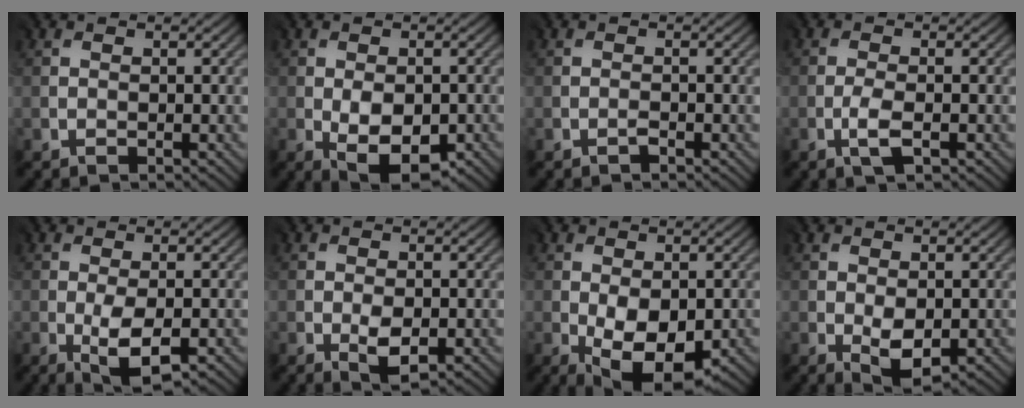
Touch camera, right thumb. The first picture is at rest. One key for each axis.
{"total": 6.7, "fx": -2.1, "fy": 3.9, "fz": 5.0, "tx": -0.093, "ty": -0.023, "tz": -0.027}
{"total": 0.7, "fx": -0.7, "fy": -0.2, "fz": -0.1, "tx": 0.004, "ty": -0.002, "tz": -0.010}
{"total": 2.2, "fx": -1.3, "fy": 0.4, "fz": 1.7, "tx": -0.042, "ty": -0.002, "tz": -0.025}
{"total": 4.7, "fx": -1.6, "fy": 1.8, "fz": 4.0, "tx": -0.086, "ty": -0.008, "tz": -0.024}
{"total": 3.1, "fx": -1.1, "fy": 1.5, "fz": 2.4, "tx": -0.045, "ty": -0.007, "tz": -0.015}
{"total": 9.2, "fx": -2.7, "fy": 5.2, "fz": 7.1, "tx": -0.129, "ty": -0.028, "tz": -0.035}
{"total": 3.9, "fx": -0.8, "fy": 2.2, "fz": 3.1, "tx": -0.061, "ty": -0.008, "tz": -0.007}